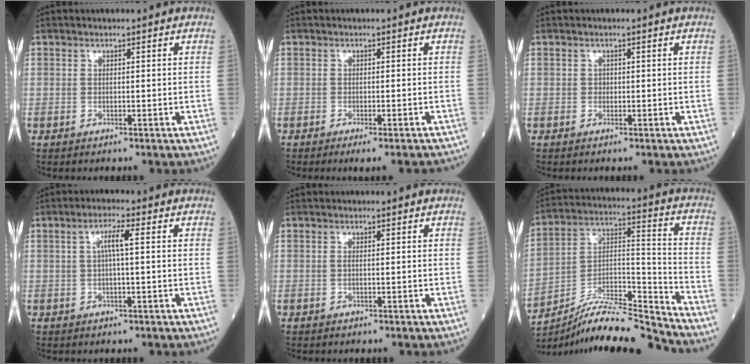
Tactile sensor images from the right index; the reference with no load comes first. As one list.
[{"total": 5.9, "force": [-5.2, 0.6, 2.7], "torque": [-0.021, -0.008, -0.069]}, {"total": 0.6, "force": [0.0, 0.5, 0.2], "torque": [-0.001, 0.002, -0.002]}, {"total": 3.2, "force": [0.5, 0.2, 3.2], "torque": [-0.060, 0.008, 0.009]}, {"total": 0.5, "force": [0.0, 0.1, 0.5], "torque": [-0.014, -0.001, -0.001]}, {"total": 15.3, "force": [-14.8, -1.5, 4.0], "torque": [-0.064, 0.040, -0.264]}]